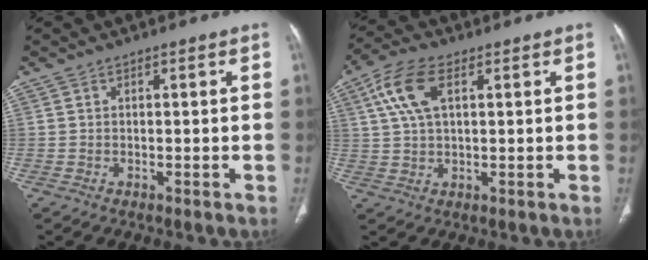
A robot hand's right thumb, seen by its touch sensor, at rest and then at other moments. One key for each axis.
{"total": 8.6, "fx": 3.0, "fy": 4.3, "fz": 6.8, "tx": -0.147, "ty": 0.013, "tz": 0.058}